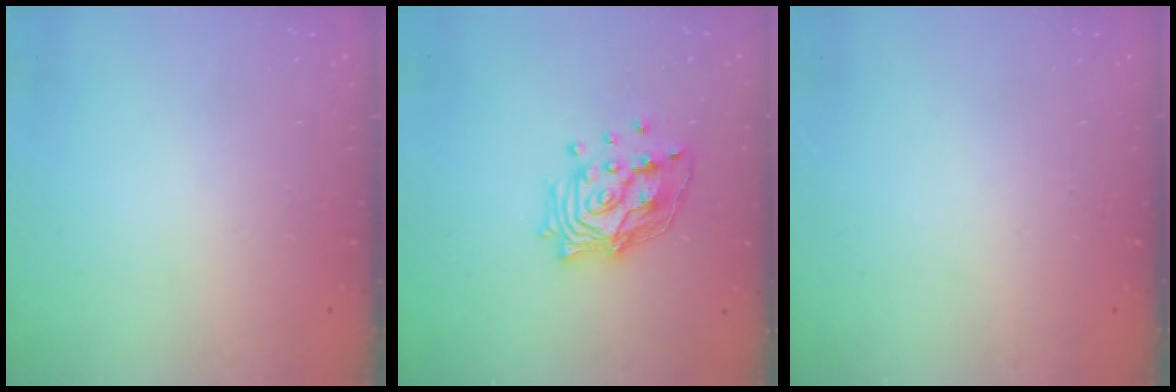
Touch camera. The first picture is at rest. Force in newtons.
{"total": 14.8, "press": 14.6, "slide": 2.2}
{"total": 0.0}